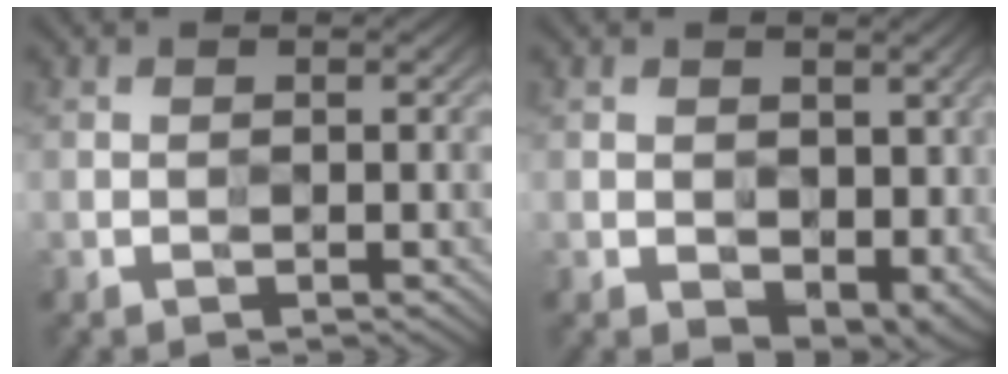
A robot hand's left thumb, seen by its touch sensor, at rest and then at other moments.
{"total": 4.0, "force": [0.5, 2.9, 2.7], "torque": [-0.051, -0.018, 0.012]}